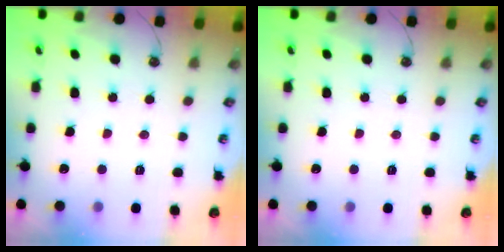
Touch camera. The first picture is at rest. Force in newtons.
{"total": 0.0}